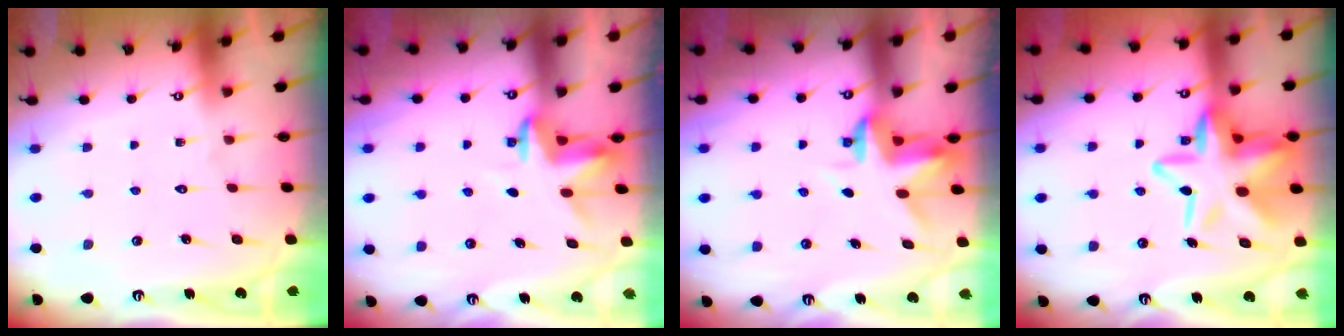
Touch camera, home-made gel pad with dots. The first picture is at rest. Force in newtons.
{"total": 3.7, "press": 3.7, "slide": 0.2}
{"total": 3.2, "press": 3.2, "slide": 0.3}
{"total": 17.9, "press": 17.8, "slide": 2.1}